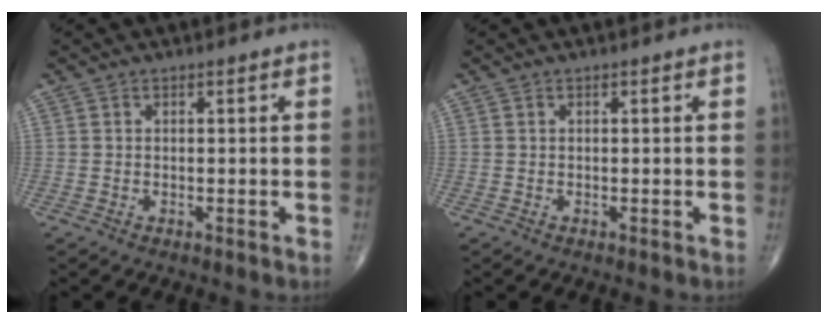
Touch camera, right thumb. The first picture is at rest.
{"total": 0.0}